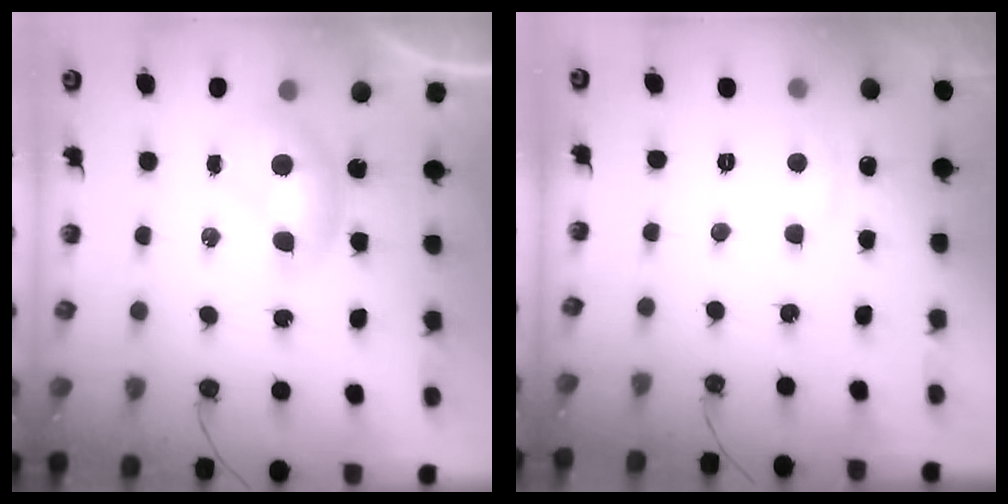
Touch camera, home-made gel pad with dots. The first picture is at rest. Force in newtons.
{"total": 0.9, "press": 0.2, "slide": 0.9}